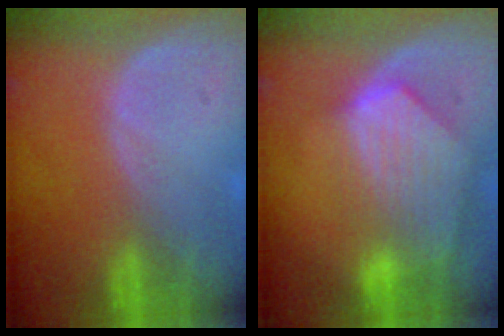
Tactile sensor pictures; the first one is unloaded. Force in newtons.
{"total": 9.2, "press": 8.1, "slide": 4.4}